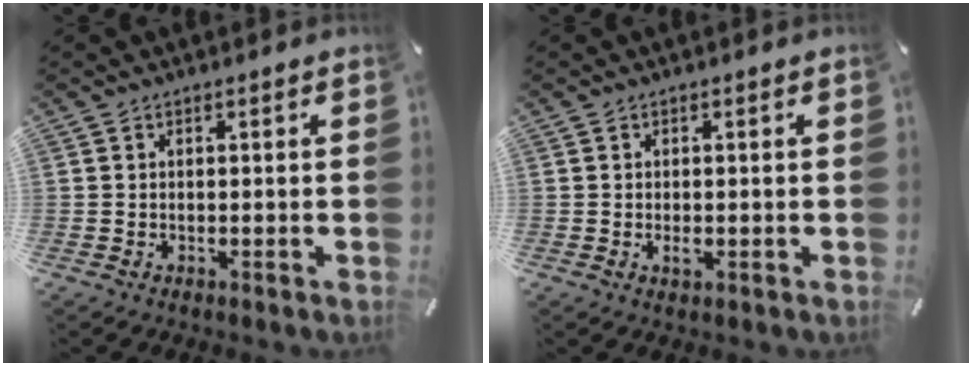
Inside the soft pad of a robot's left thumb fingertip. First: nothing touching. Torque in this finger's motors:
{"motor_torque": [0.15, 0.50, -0.09, 0.17, 0.00]}